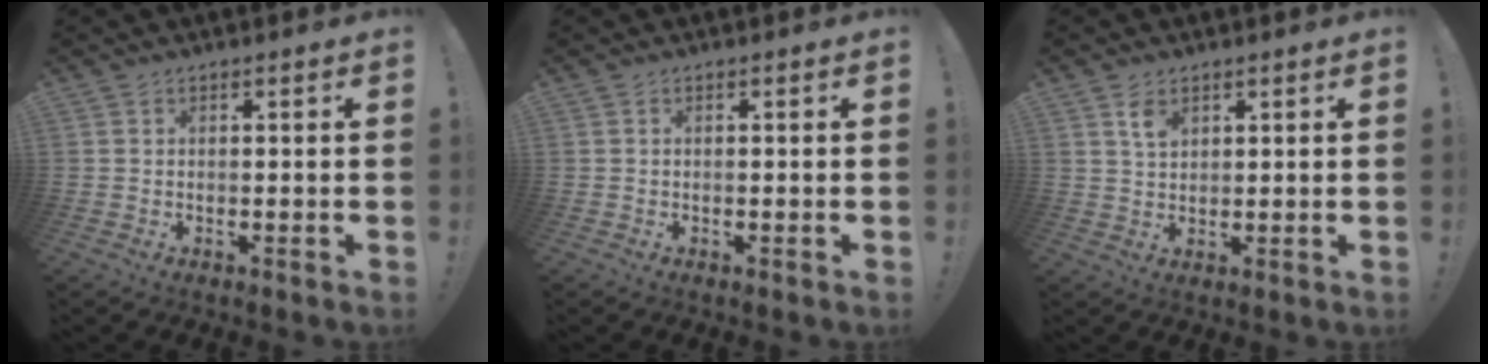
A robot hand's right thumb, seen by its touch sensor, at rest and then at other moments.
{"total": 0.0}
{"total": 4.5, "force": [2.7, 2.7, 2.5], "torque": [-0.039, -0.011, 0.047]}